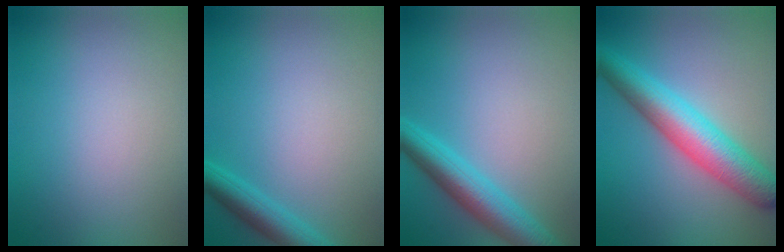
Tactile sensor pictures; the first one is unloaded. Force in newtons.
{"total": 3.1, "press": 3.1, "slide": 0.2}
{"total": 4.9, "press": 4.9, "slide": 0.2}
{"total": 7.1, "press": 7.1, "slide": 0.2}